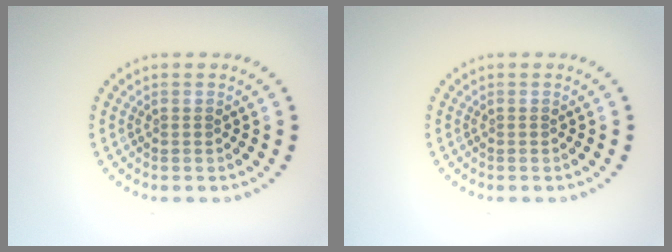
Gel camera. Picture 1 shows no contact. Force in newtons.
{"total": 0.0}